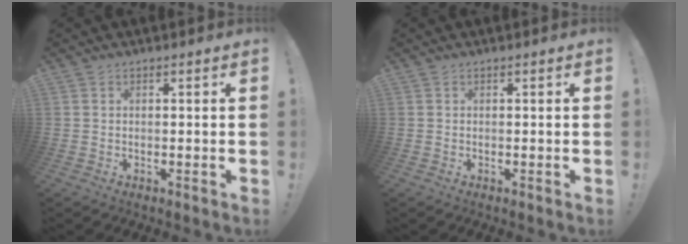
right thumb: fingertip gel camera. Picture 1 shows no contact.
{"total": 0.0}